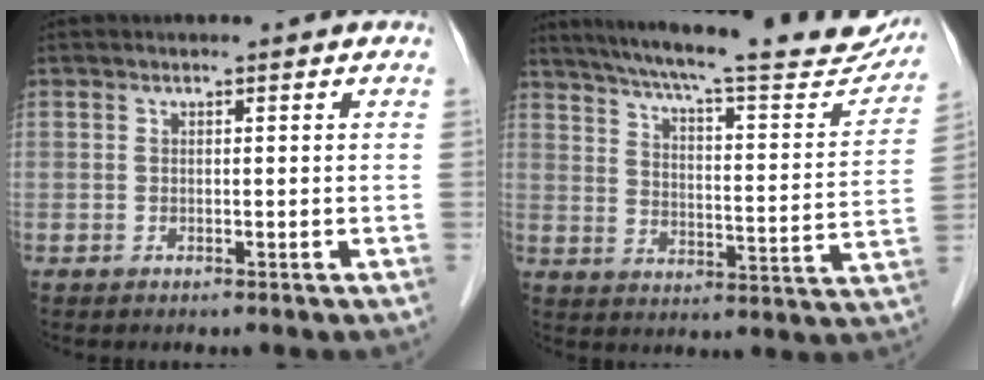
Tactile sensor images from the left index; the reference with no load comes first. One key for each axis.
{"total": 26.0, "fx": 22.7, "fy": 4.1, "fz": 11.9, "tx": -0.181, "ty": -0.033, "tz": 0.289}